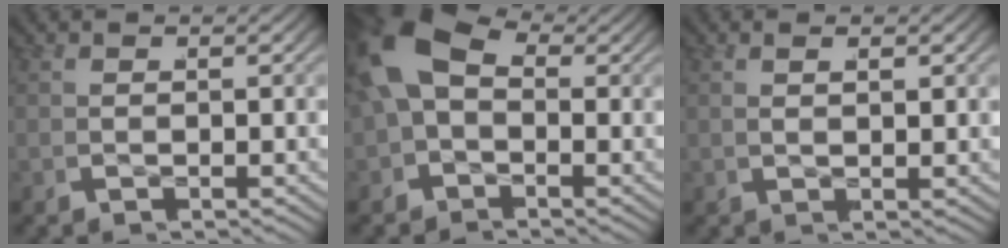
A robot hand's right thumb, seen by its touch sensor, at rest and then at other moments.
{"total": 8.4, "force": [0.7, 6.7, 5.1], "torque": [-0.114, -0.004, 0.010]}
{"total": 1.1, "force": [0.6, 0.0, 1.0], "torque": [-0.013, 0.003, 0.016]}